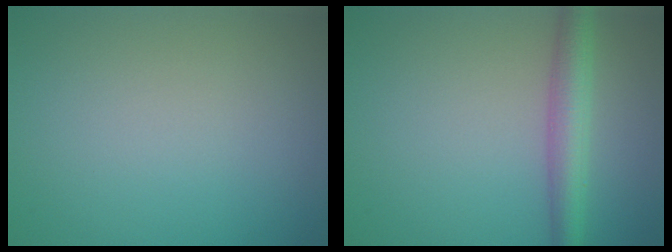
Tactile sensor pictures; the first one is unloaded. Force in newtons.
{"total": 3.7, "press": 3.7, "slide": 0.1}